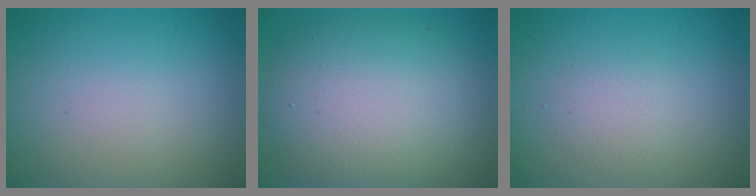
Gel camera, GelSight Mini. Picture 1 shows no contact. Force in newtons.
{"total": 8.8, "press": 8.7, "slide": 0.9}
{"total": 1.5, "press": 1.5, "slide": 0.1}